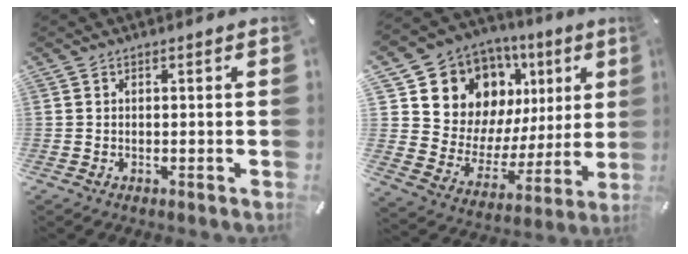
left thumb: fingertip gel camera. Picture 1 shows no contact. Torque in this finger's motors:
{"motor_torque": [2.50, 2.51, 1.40, -1.37, 0.12]}